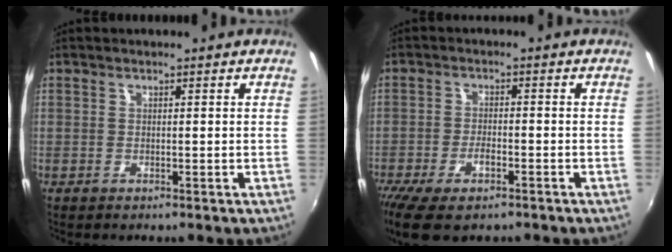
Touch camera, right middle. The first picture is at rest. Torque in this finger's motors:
{"motor_torque": [1.11, -1.02, 0.36, 0.08]}